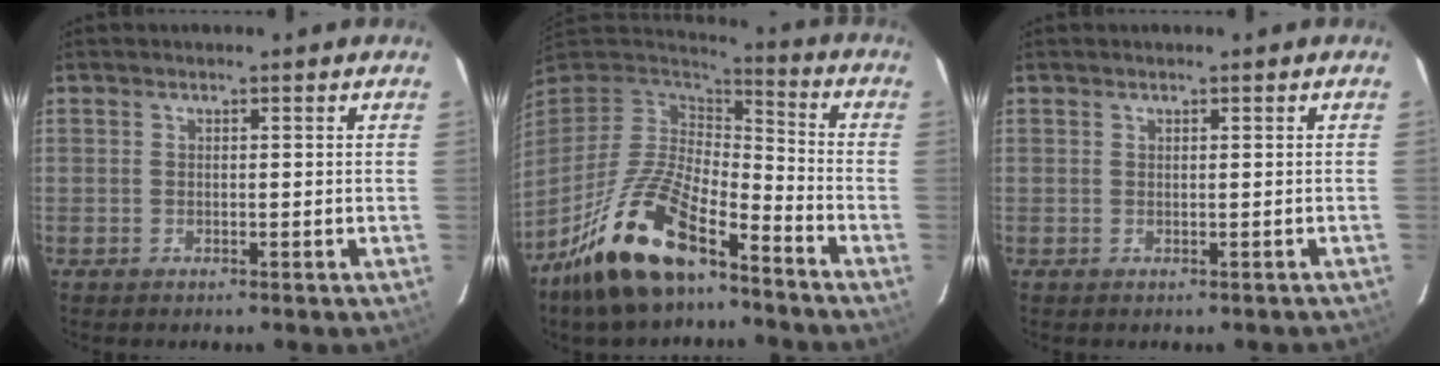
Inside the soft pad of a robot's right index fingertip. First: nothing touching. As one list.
[{"total": 19.1, "force": [-12.7, 6.9, 12.4], "torque": [-0.257, -0.022, -0.234]}, {"total": 0.8, "force": [-0.4, 0.3, 0.7], "torque": [-0.007, 0.002, -0.001]}]